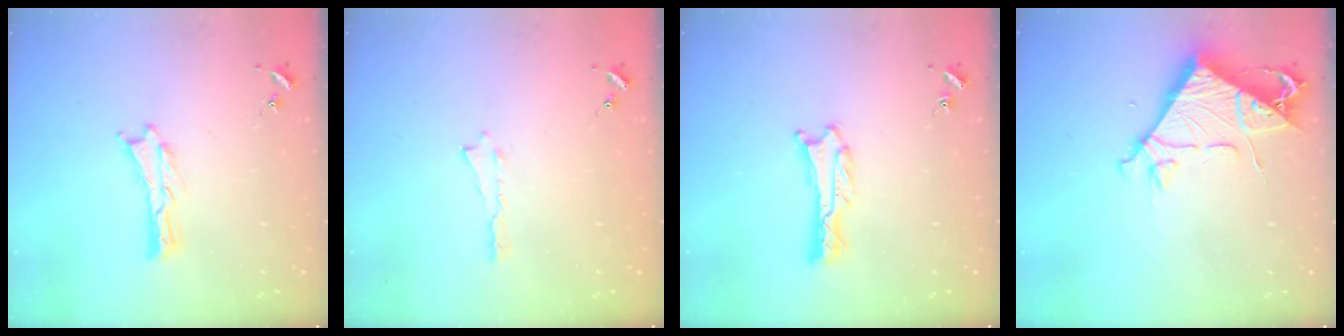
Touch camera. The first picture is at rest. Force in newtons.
{"total": 0.0}
{"total": 1.1, "press": 1.1, "slide": 0.0}
{"total": 7.6, "press": 7.6, "slide": 0.4}